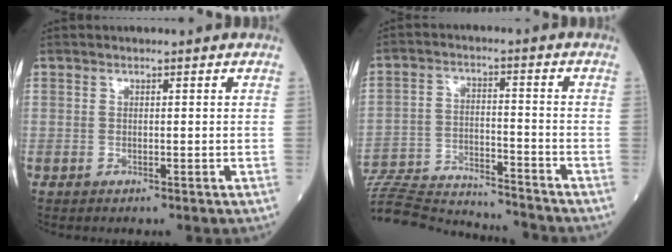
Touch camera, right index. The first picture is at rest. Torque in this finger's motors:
{"motor_torque": [-0.47, -0.47, -0.75, -0.21]}